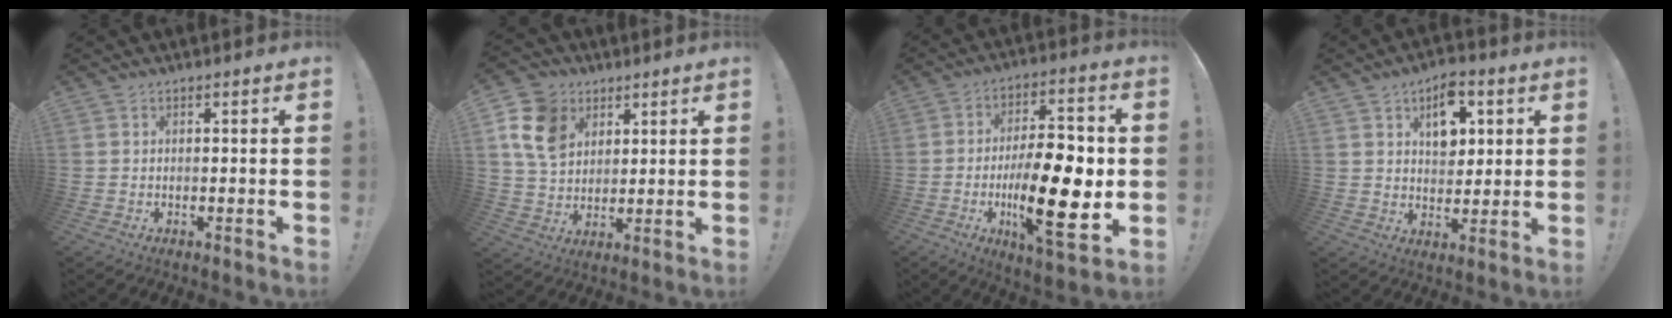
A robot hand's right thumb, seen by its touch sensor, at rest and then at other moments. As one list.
[{"total": 13.3, "force": [5.7, 10.0, 6.6], "torque": [-0.102, -0.016, 0.116]}, {"total": 22.1, "force": [-3.8, 8.4, 20.1], "torque": [-0.333, 0.006, -0.059]}, {"total": 10.0, "force": [4.4, 6.4, 6.4], "torque": [-0.075, -0.017, 0.074]}]